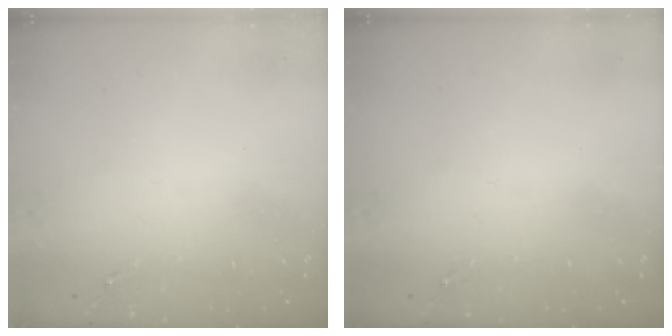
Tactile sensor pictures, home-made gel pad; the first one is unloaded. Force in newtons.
{"total": 0.0}